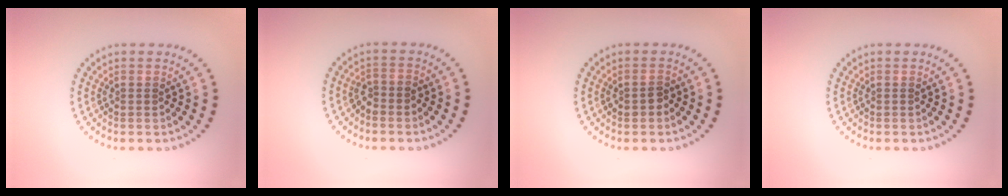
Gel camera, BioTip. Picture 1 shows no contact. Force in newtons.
{"total": 1.4, "press": 1.1, "slide": 0.8}
{"total": 1.1, "press": 1.1, "slide": 0.2}
{"total": 0.0}